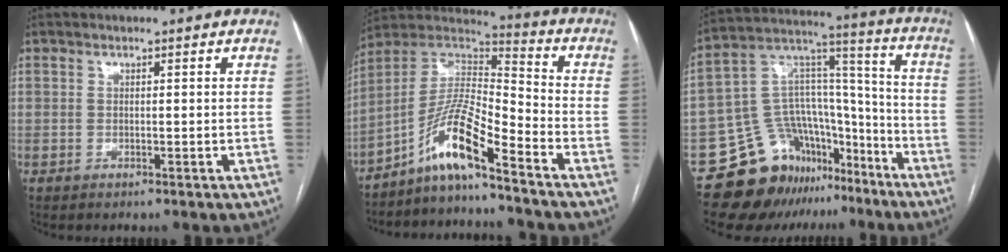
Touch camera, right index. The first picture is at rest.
{"total": 10.9, "force": [-7.4, 0.5, 7.9], "torque": [-0.157, 0.019, -0.141]}
{"total": 17.5, "force": [-12.4, 10.8, 6.1], "torque": [-0.086, 0.090, -0.200]}